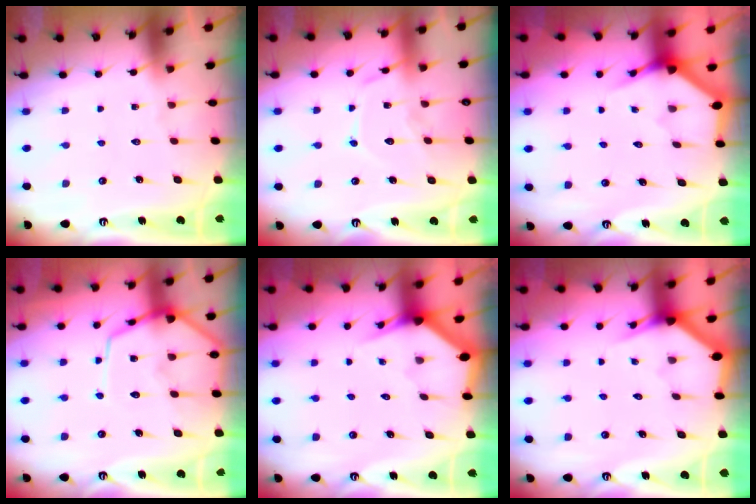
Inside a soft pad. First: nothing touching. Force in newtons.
{"total": 11.8, "press": 11.7, "slide": 0.8}
{"total": 3.6, "press": 3.6, "slide": 0.2}
{"total": 10.6, "press": 10.5, "slide": 1.1}
{"total": 2.9, "press": 2.9, "slide": 0.2}
{"total": 2.7, "press": 2.7, "slide": 0.1}